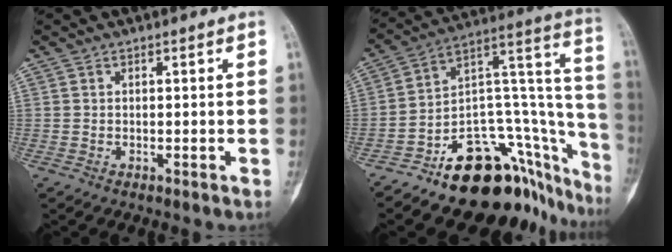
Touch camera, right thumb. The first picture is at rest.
{"total": 27.7, "force": [-16.6, 12.9, 18.1], "torque": [-0.134, 0.132, -0.240]}